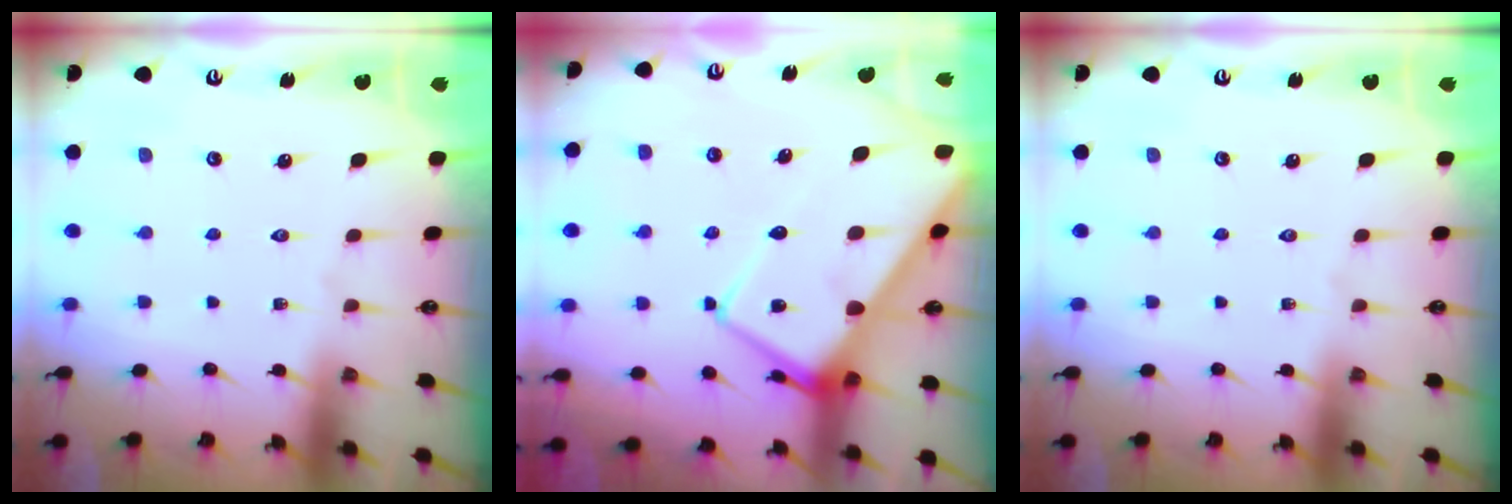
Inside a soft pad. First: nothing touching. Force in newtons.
{"total": 13.1, "press": 13.0, "slide": 0.6}
{"total": 0.0}